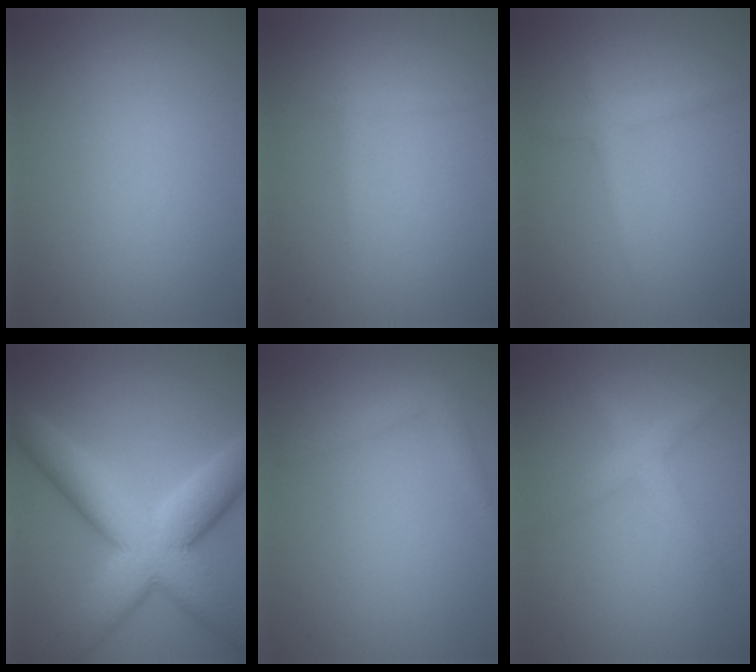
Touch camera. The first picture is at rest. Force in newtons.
{"total": 0.9, "press": 0.8, "slide": 0.1}
{"total": 1.5, "press": 1.5, "slide": 0.1}
{"total": 10.9, "press": 10.9, "slide": 0.2}
{"total": 1.5, "press": 1.5, "slide": 0.1}
{"total": 2.1, "press": 2.1, "slide": 0.1}